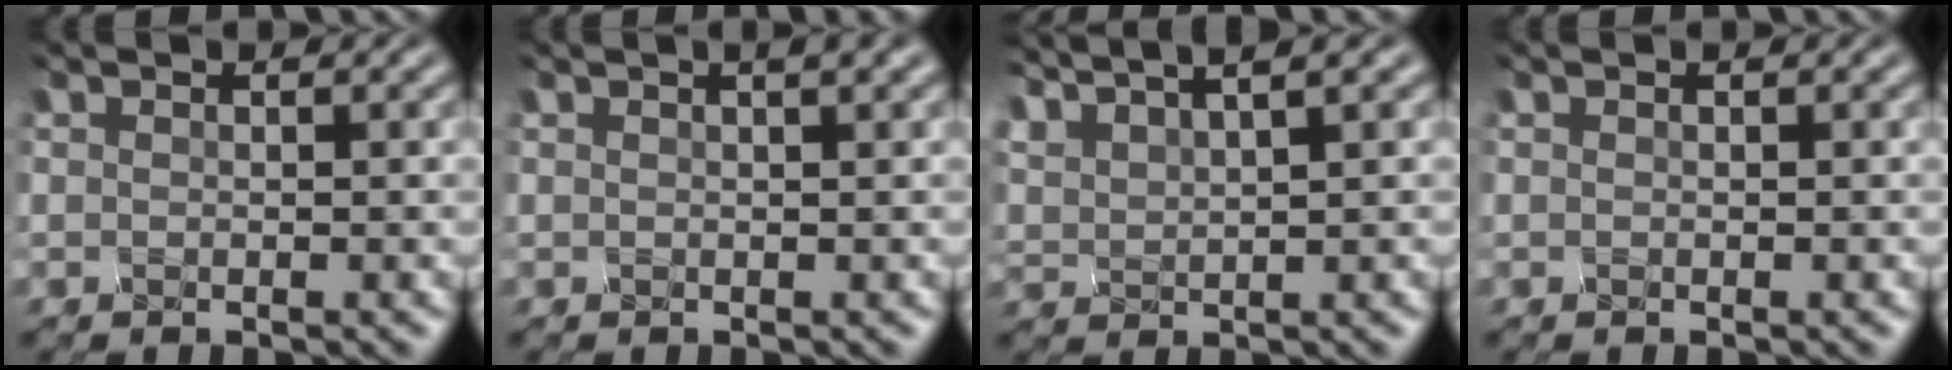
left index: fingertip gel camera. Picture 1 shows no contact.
{"total": 3.0, "force": [1.6, 1.2, 2.3], "torque": [-0.019, 0.022, 0.005]}
{"total": 5.9, "force": [4.5, 1.3, 3.5], "torque": [-0.099, 0.021, 0.083]}
{"total": 0.0}